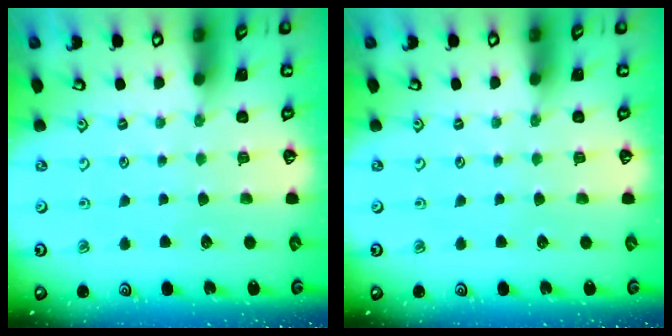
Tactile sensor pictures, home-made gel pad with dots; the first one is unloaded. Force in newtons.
{"total": 0.0}